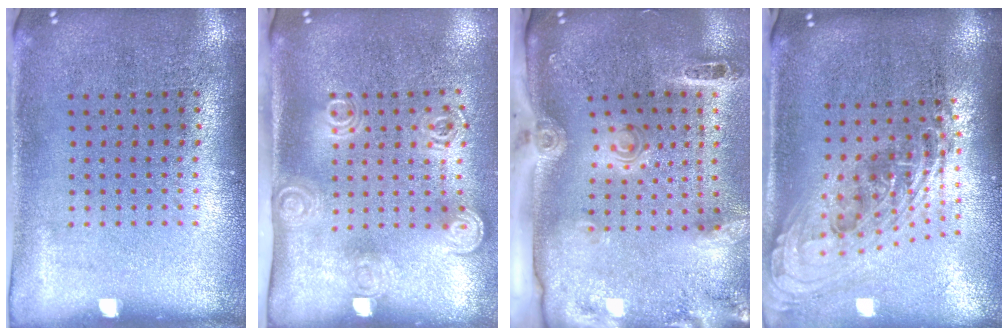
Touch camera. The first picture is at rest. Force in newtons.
{"total": 2.0, "press": 1.5, "slide": 1.3}
{"total": 3.1, "press": 2.1, "slide": 2.3}
{"total": 2.3, "press": 1.7, "slide": 1.5}